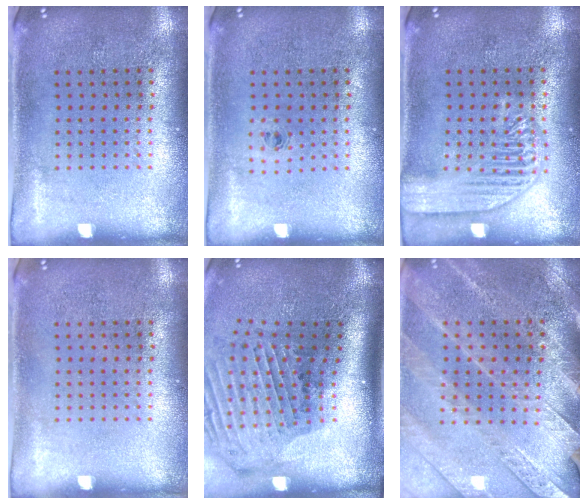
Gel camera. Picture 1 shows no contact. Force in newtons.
{"total": 0.5, "press": 0.3, "slide": 0.4}
{"total": 3.5, "press": 3.4, "slide": 0.4}
{"total": 0.0}
{"total": 2.4, "press": 1.8, "slide": 1.6}
{"total": 2.8, "press": 2.7, "slide": 0.6}